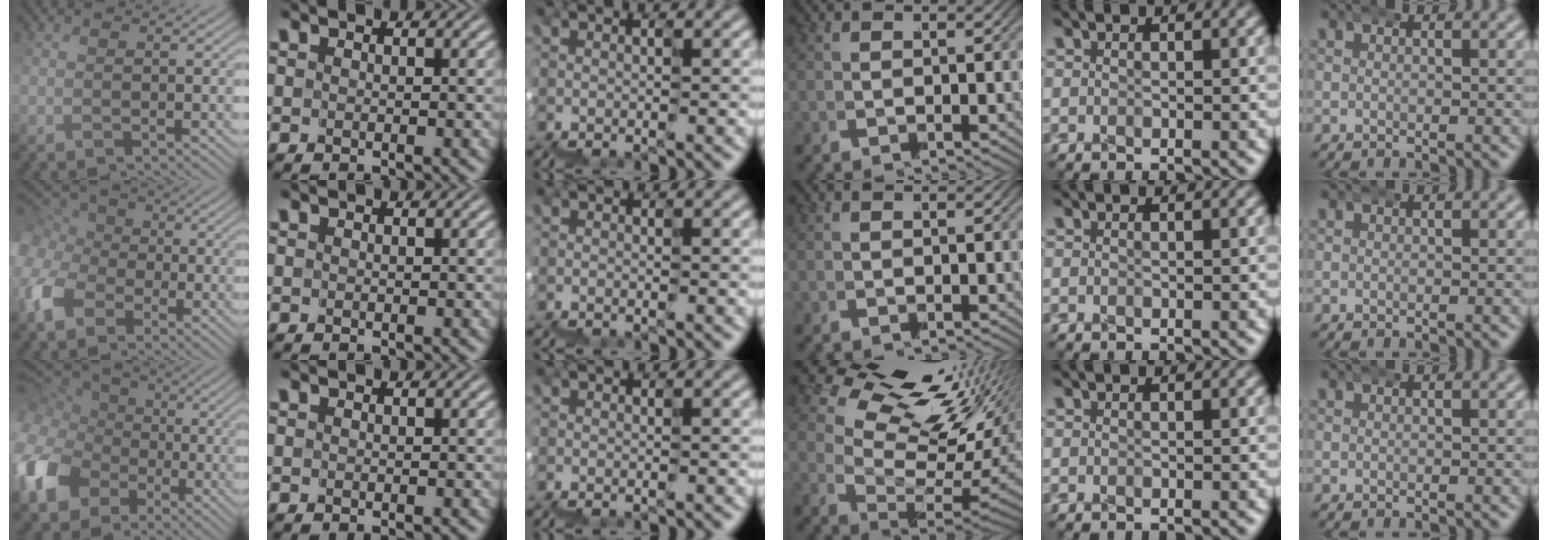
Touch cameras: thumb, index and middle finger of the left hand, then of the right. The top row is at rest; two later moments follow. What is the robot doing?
{"motion": "wrap", "object": "ethernet cable"}